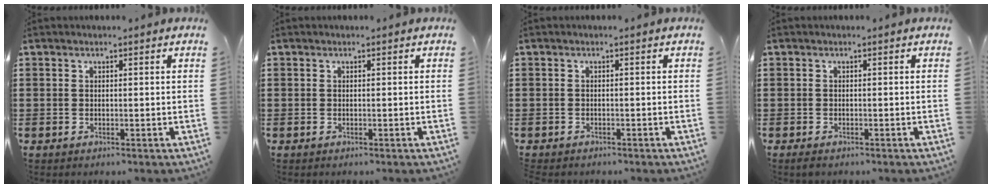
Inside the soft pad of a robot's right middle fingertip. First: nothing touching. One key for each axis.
{"total": 0.0}
{"total": 0.7, "fx": -0.6, "fy": 0.3, "fz": -0.1, "tx": 0.000, "ty": 0.003, "tz": -0.014}
{"total": 0.6, "fx": -0.5, "fy": 0.3, "fz": 0.2, "tx": -0.005, "ty": -0.001, "tz": -0.011}